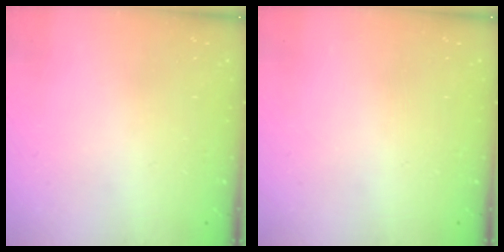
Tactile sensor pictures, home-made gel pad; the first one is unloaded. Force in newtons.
{"total": 0.0}